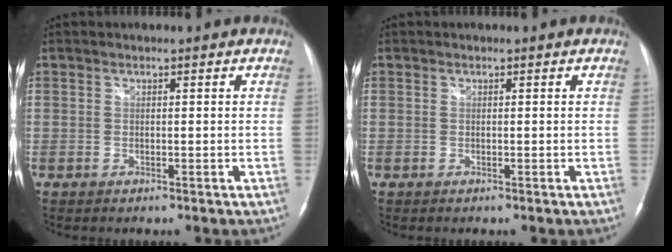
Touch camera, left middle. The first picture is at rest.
{"total": 0.0}